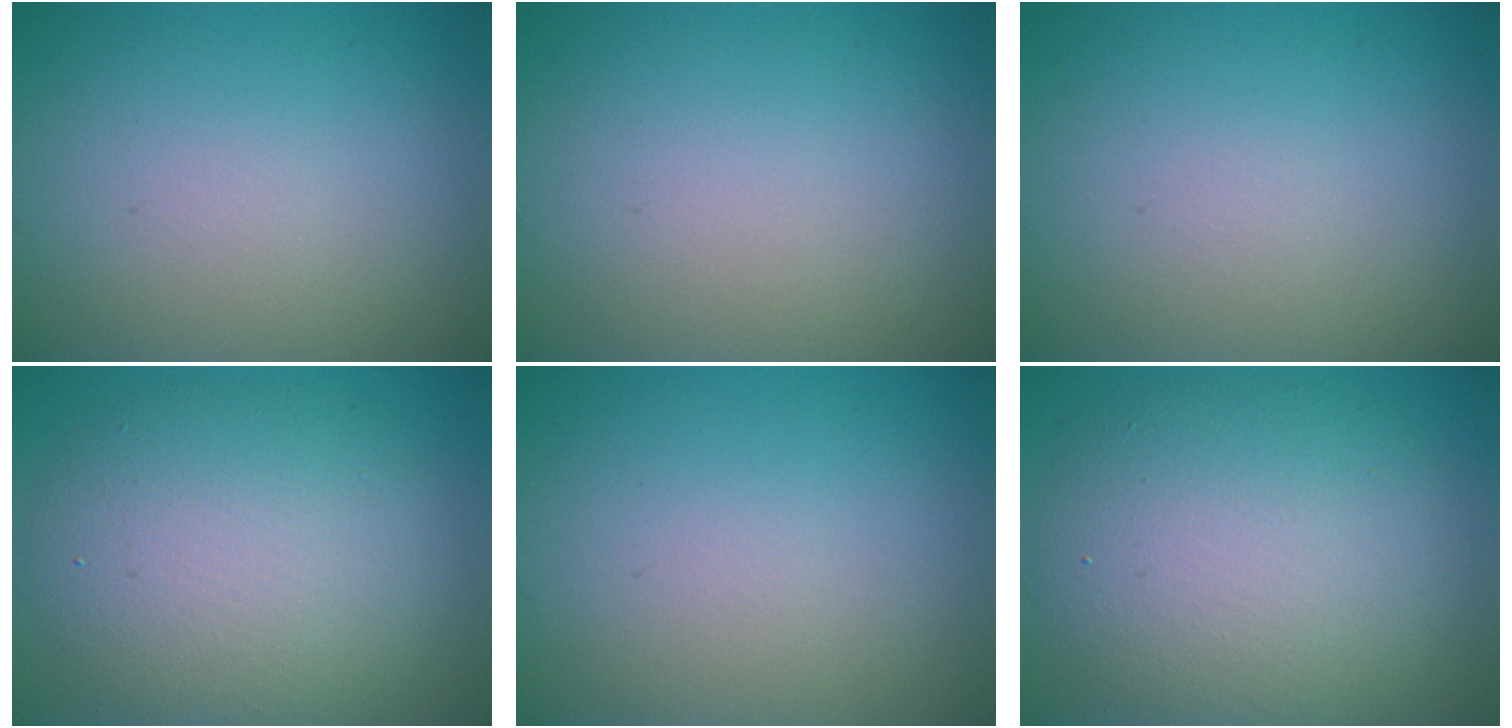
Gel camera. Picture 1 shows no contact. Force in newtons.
{"total": 0.0}
{"total": 0.0}
{"total": 8.5, "press": 8.5, "slide": 0.5}
{"total": 0.0}
{"total": 9.3, "press": 9.3, "slide": 1.0}